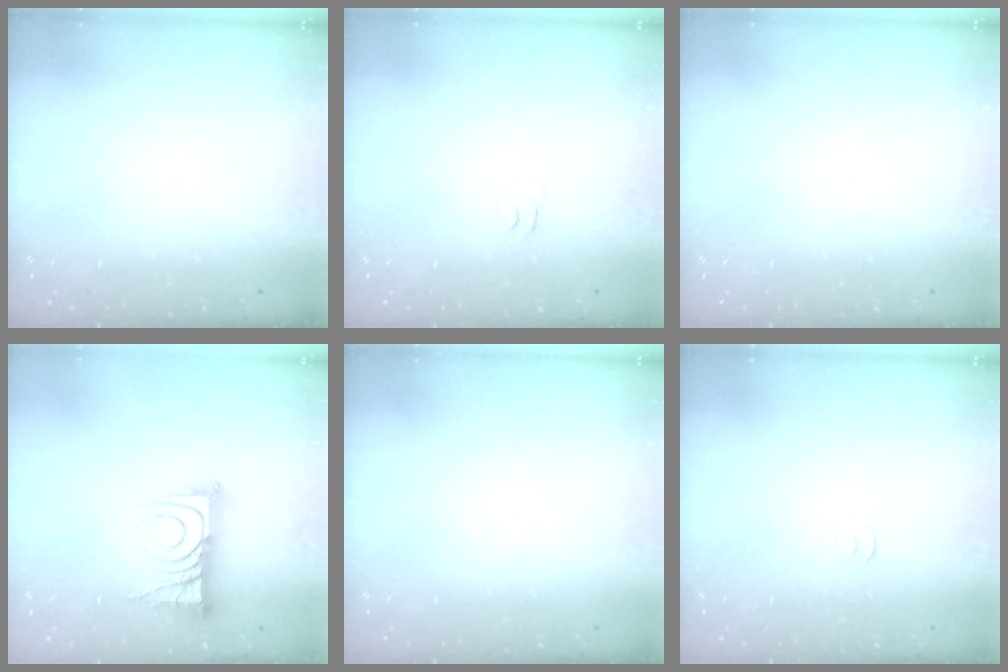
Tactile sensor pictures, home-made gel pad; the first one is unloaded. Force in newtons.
{"total": 4.4, "press": 4.4, "slide": 0.4}
{"total": 2.7, "press": 2.7, "slide": 0.3}
{"total": 11.9, "press": 11.9, "slide": 0.6}
{"total": 0.0}
{"total": 2.8, "press": 2.7, "slide": 0.5}